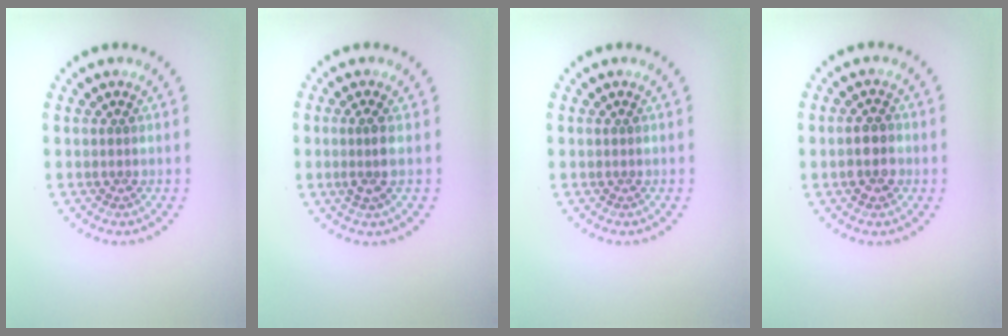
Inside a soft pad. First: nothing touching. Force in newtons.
{"total": 1.8, "press": 1.4, "slide": 1.0}
{"total": 0.0}
{"total": 2.6, "press": 2.5, "slide": 0.6}